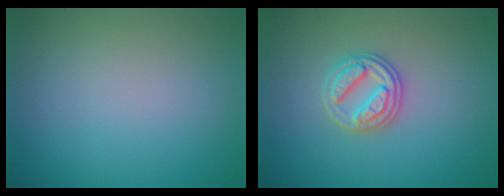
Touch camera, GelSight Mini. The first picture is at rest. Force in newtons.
{"total": 2.8, "press": 2.7, "slide": 0.8}